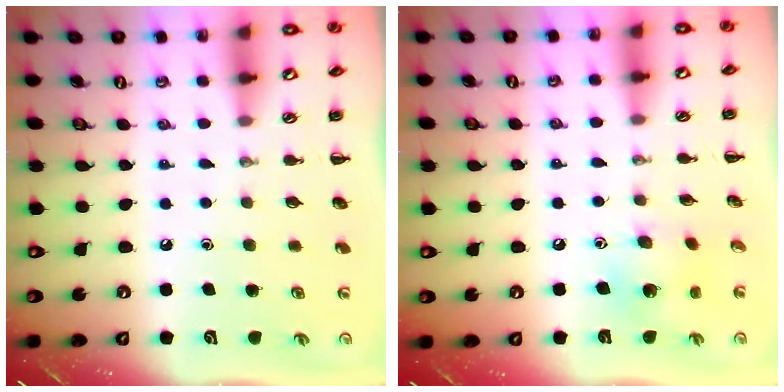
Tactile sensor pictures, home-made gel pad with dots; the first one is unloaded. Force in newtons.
{"total": 6.6, "press": 6.4, "slide": 1.4}